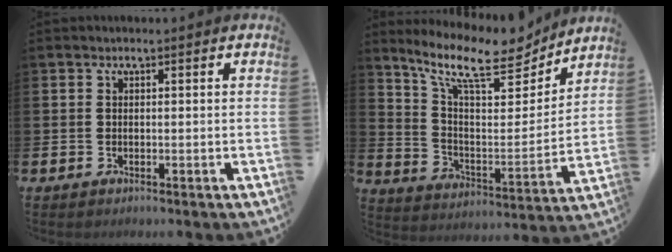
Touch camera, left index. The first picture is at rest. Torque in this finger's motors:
{"motor_torque": [1.00, -1.14, 0.41, 0.21]}